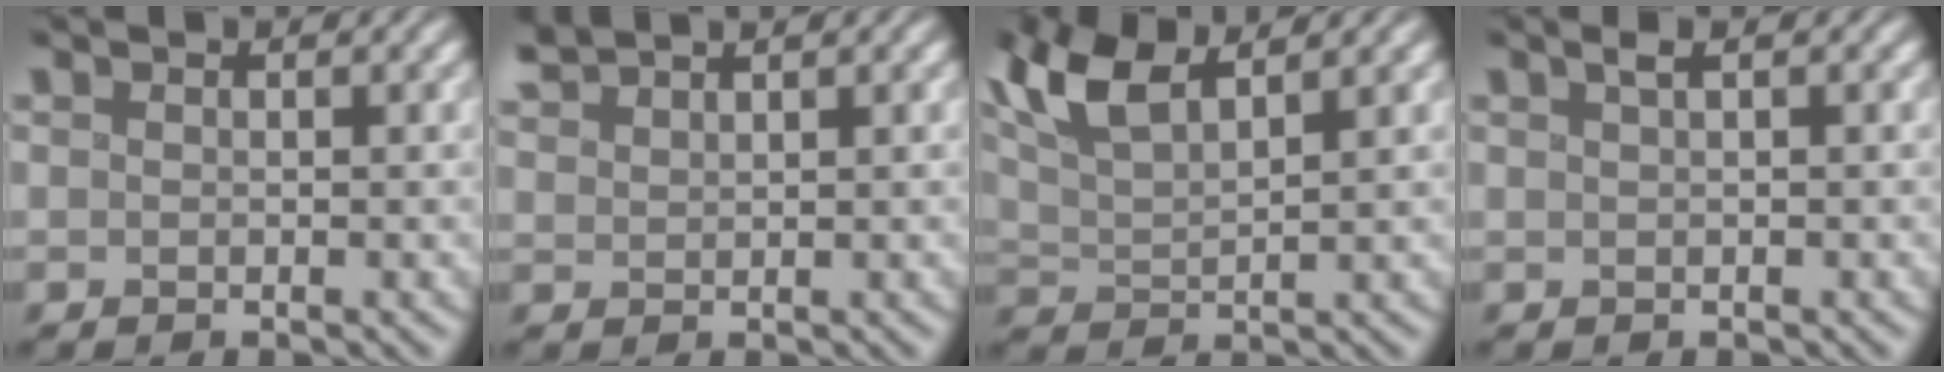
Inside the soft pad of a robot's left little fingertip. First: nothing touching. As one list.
[{"total": 2.0, "force": [2.0, 0.2, 0.6], "torque": [-0.019, 0.012, 0.043]}, {"total": 6.5, "force": [4.4, 2.0, 4.4], "torque": [-0.113, 0.020, 0.085]}, {"total": 0.9, "force": [0.5, -0.1, 0.8], "torque": [-0.020, 0.004, 0.010]}]